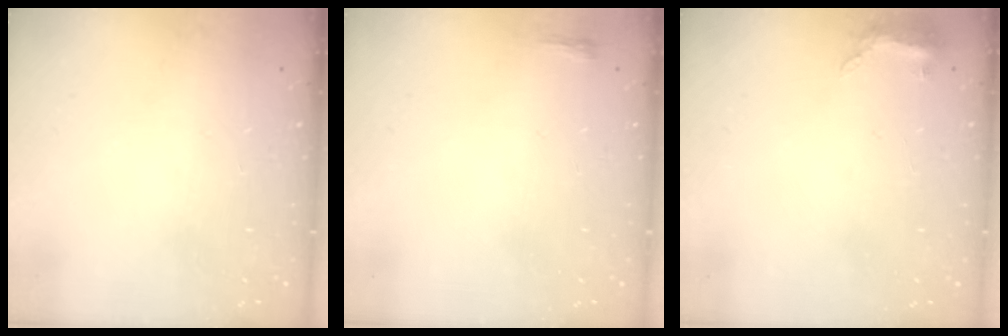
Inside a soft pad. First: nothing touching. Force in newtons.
{"total": 2.3, "press": 2.2, "slide": 0.7}
{"total": 5.7, "press": 5.6, "slide": 1.4}